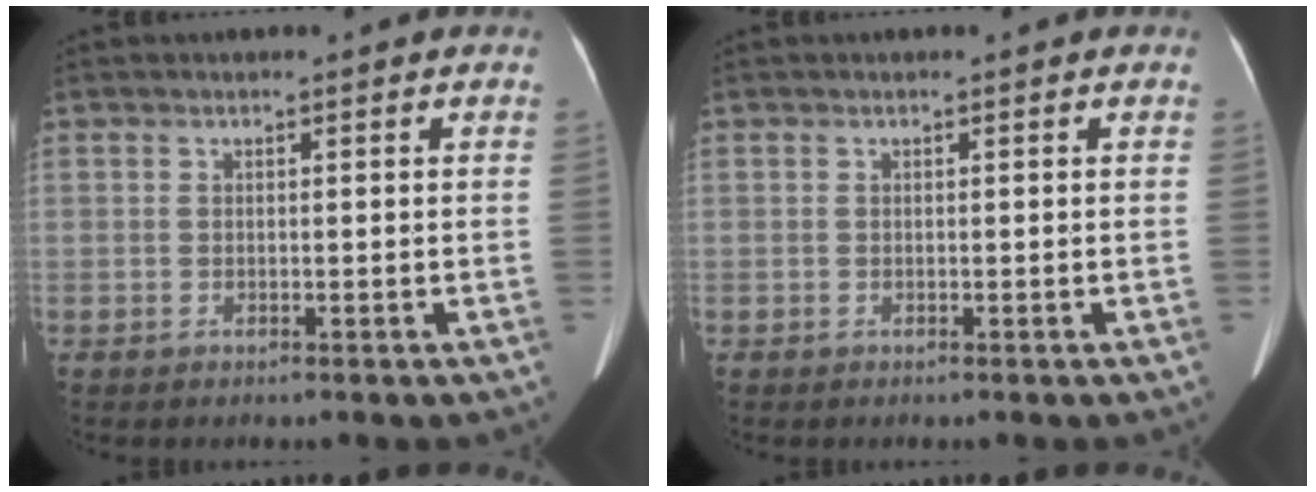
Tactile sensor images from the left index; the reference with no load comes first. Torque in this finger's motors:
{"motor_torque": [-0.02, 0.01, 0.00, 0.00]}